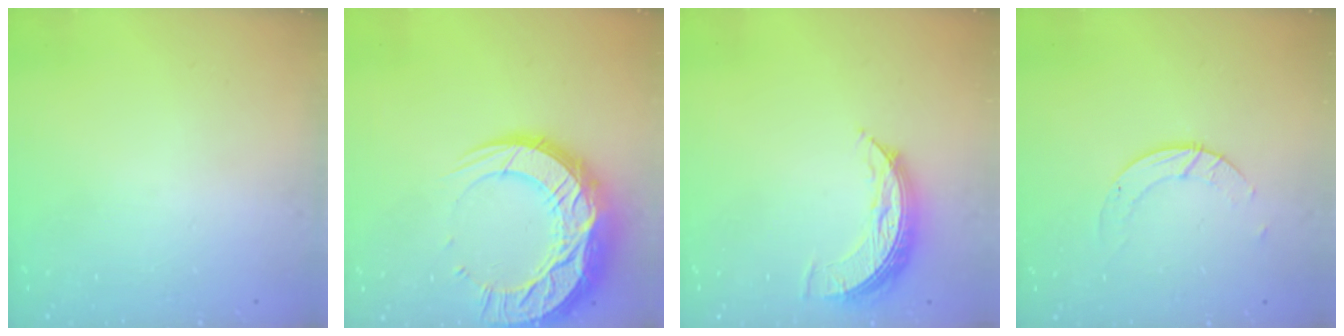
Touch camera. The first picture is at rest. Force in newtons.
{"total": 22.3, "press": 22.2, "slide": 1.9}
{"total": 7.8, "press": 7.8, "slide": 0.3}
{"total": 2.8, "press": 2.8, "slide": 0.3}